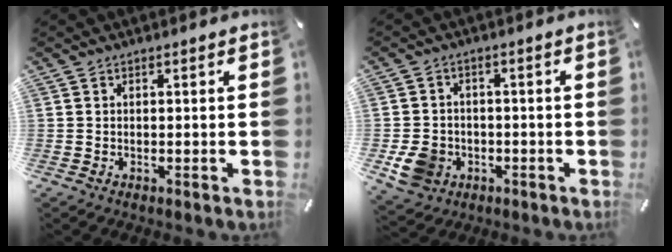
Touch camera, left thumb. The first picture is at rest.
{"total": 7.6, "force": [-2.1, 6.8, 2.8], "torque": [-0.066, 0.010, -0.040]}